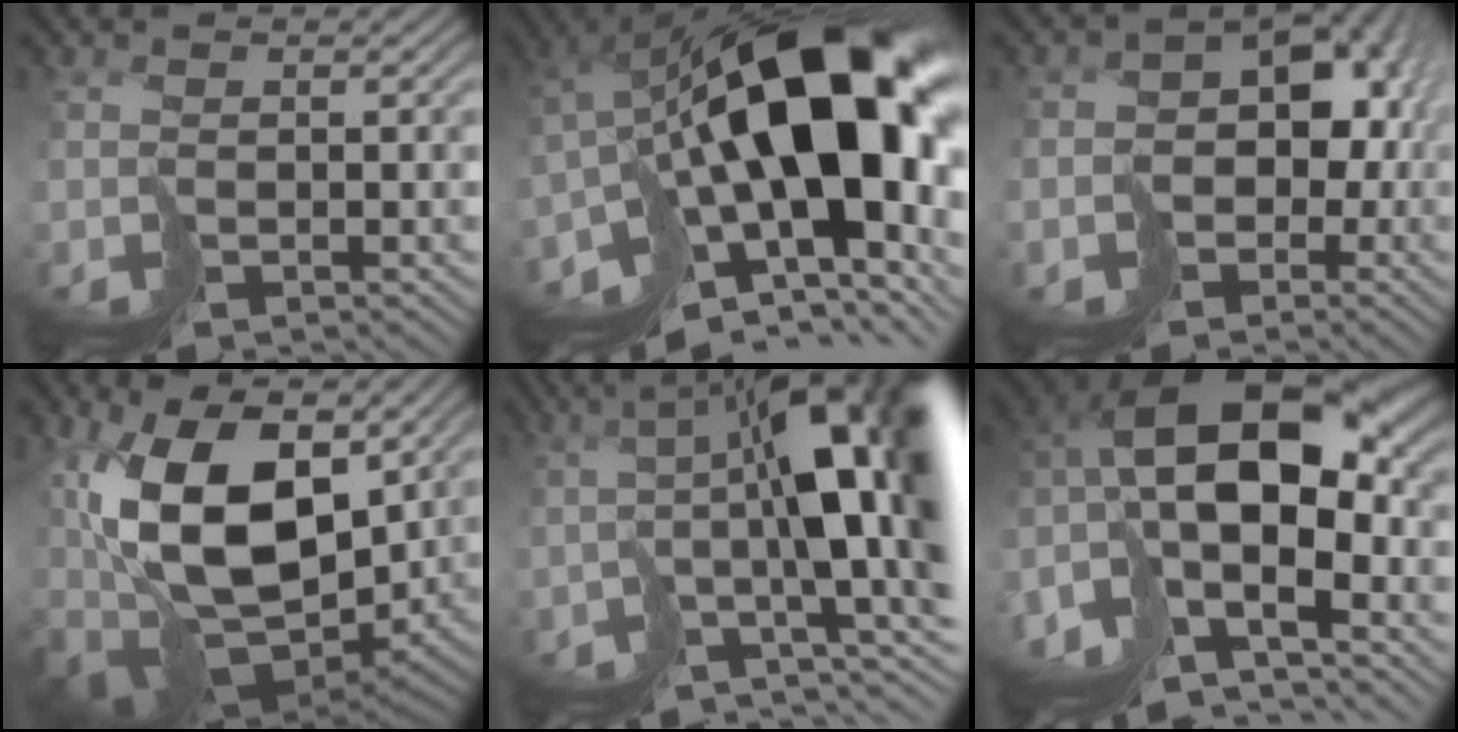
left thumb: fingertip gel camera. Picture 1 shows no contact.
{"total": 20.1, "force": [-0.8, 10.4, 17.1], "torque": [-0.296, -0.036, 0.016]}
{"total": 9.3, "force": [-2.2, 7.1, 5.5], "torque": [-0.067, -0.017, -0.036]}
{"total": 17.3, "force": [3.0, 9.3, 14.3], "torque": [-0.295, -0.020, 0.065]}
{"total": 14.3, "force": [0.7, 3.4, 13.9], "torque": [-0.213, 0.000, 0.021]}
{"total": 17.0, "force": [-2.3, 8.6, 14.5], "torque": [-0.293, -0.010, -0.026]}